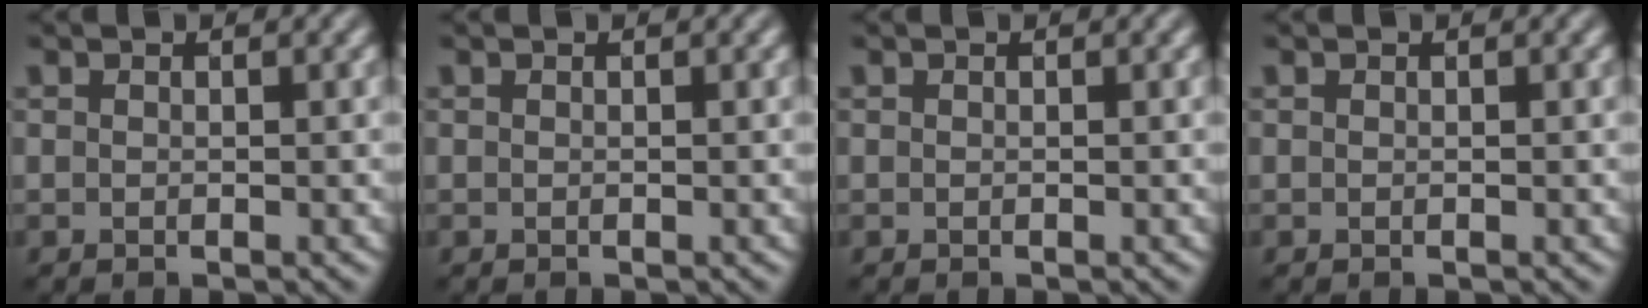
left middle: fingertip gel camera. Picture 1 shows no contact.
{"total": 0.0}
{"total": 0.0}
{"total": 0.0}